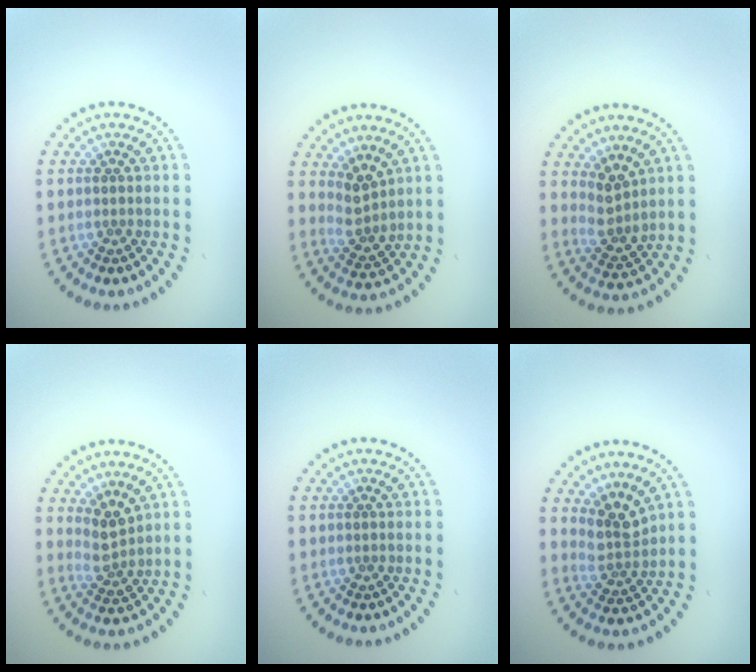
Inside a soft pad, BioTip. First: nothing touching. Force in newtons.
{"total": 2.5, "press": 1.9, "slide": 1.6}
{"total": 2.6, "press": 2.0, "slide": 1.7}
{"total": 2.5, "press": 1.9, "slide": 1.6}
{"total": 0.0}
{"total": 3.0, "press": 2.2, "slide": 2.1}